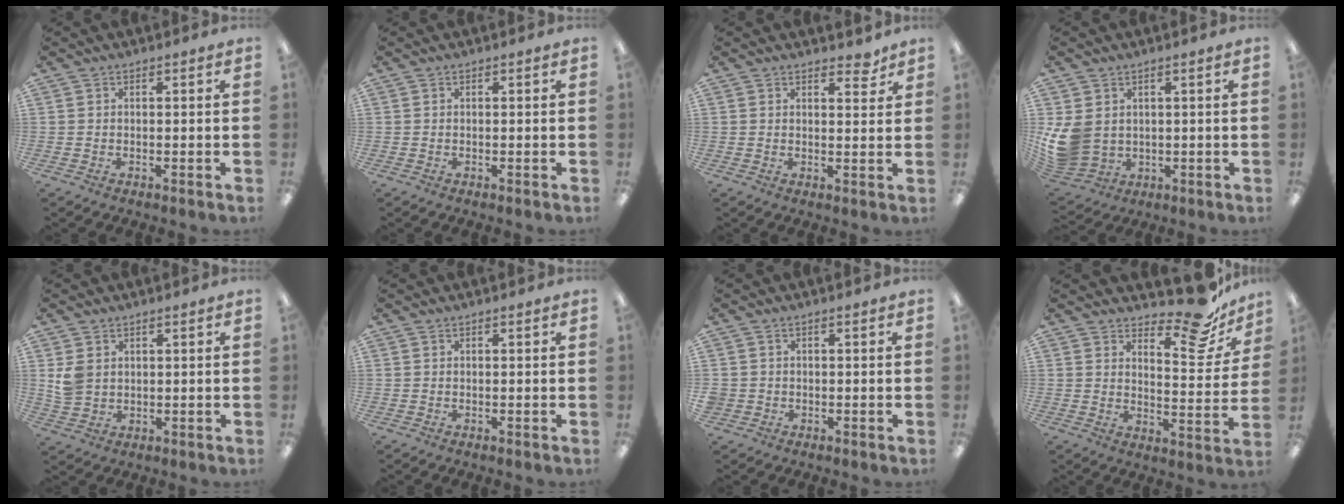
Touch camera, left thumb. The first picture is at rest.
{"total": 0.0}
{"total": 3.3, "force": [2.7, 1.2, 1.4], "torque": [0.001, -0.018, 0.043]}
{"total": 9.7, "force": [1.4, 8.1, 5.2], "torque": [-0.132, -0.008, 0.031]}
{"total": 4.6, "force": [1.9, 3.6, 2.2], "torque": [-0.039, 0.002, 0.038]}
{"total": 0.0}
{"total": 1.5, "force": [0.1, 1.5, 0.1], "torque": [-0.002, 0.003, -0.002]}
{"total": 14.1, "force": [11.1, 4.5, 7.3], "torque": [-0.091, -0.085, 0.187]}